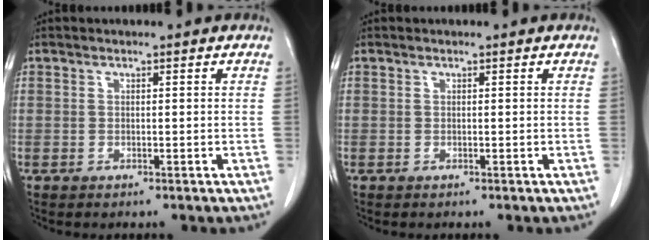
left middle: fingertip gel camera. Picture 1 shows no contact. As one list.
[{"total": 0.0}]